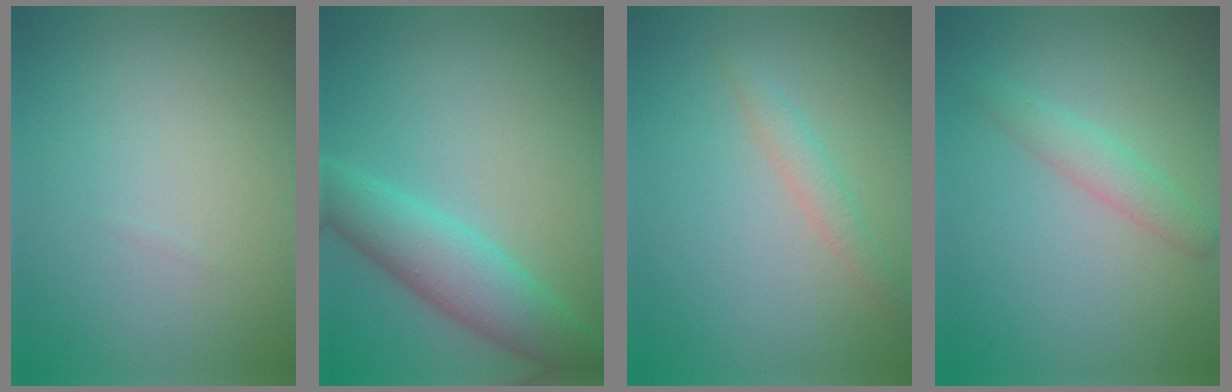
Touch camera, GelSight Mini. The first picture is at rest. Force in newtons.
{"total": 5.7, "press": 5.7, "slide": 0.1}
{"total": 1.6, "press": 1.6, "slide": 0.0}
{"total": 2.1, "press": 2.1, "slide": 0.0}